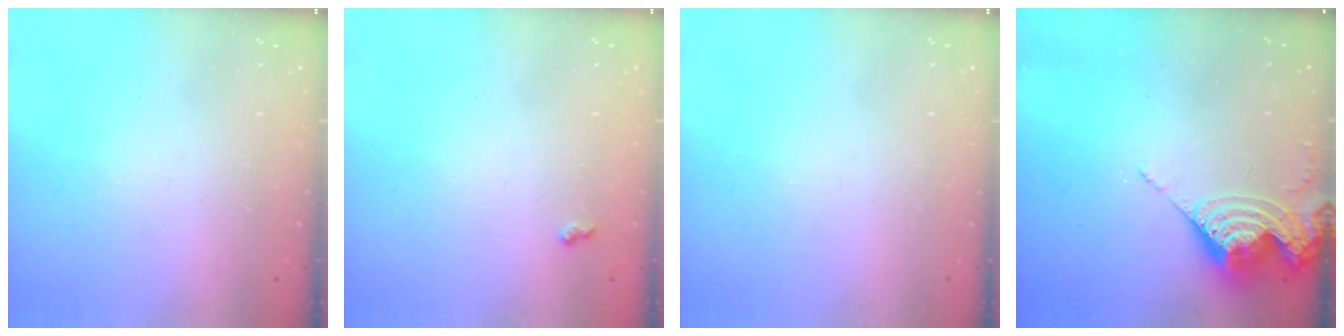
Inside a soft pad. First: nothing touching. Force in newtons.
{"total": 3.9, "press": 3.9, "slide": 0.5}
{"total": 0.0}
{"total": 8.5, "press": 8.4, "slide": 0.9}